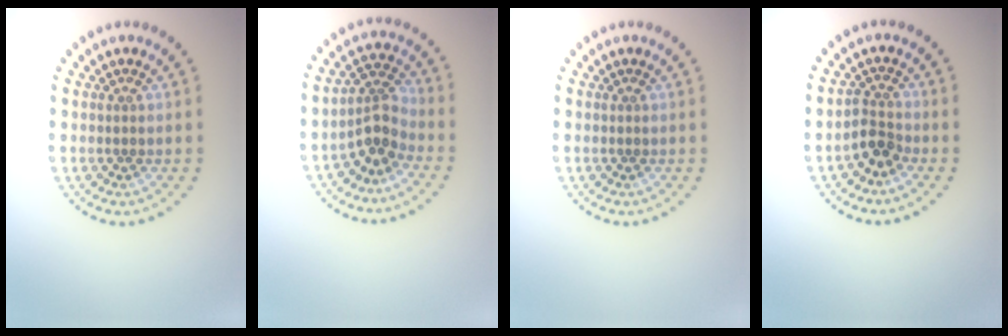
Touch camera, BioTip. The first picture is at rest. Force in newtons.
{"total": 2.8, "press": 2.1, "slide": 1.8}
{"total": 0.0}
{"total": 2.4, "press": 1.8, "slide": 1.5}